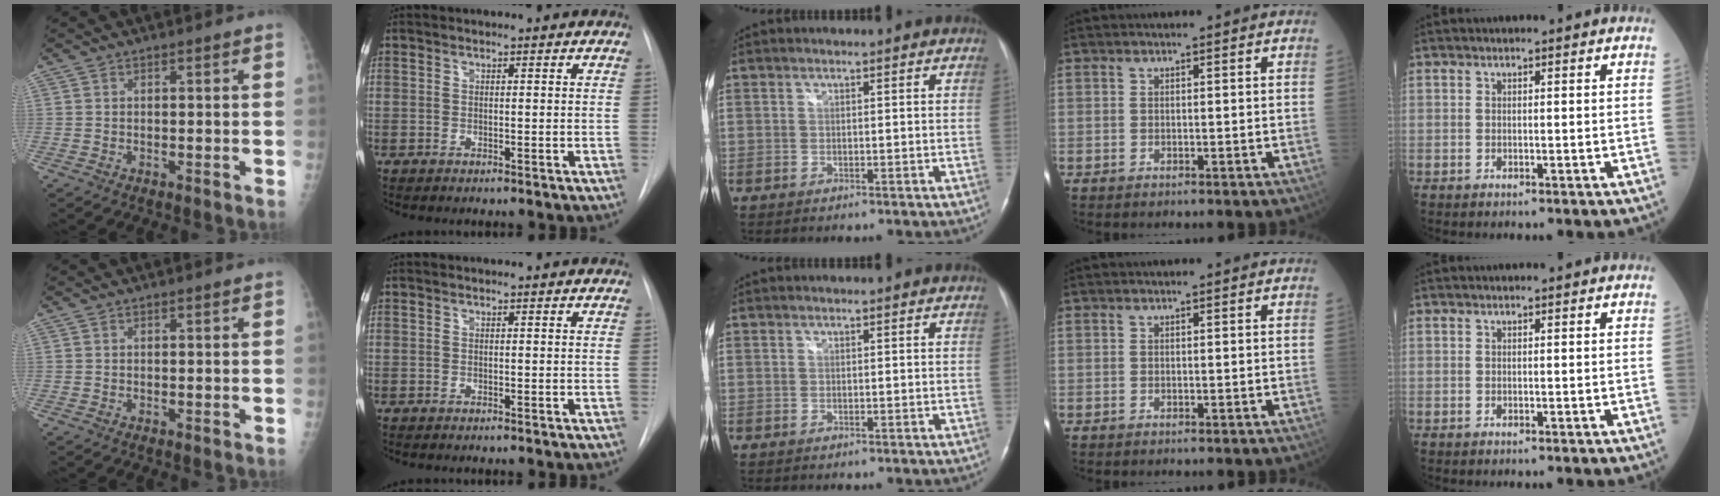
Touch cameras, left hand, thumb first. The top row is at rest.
{}